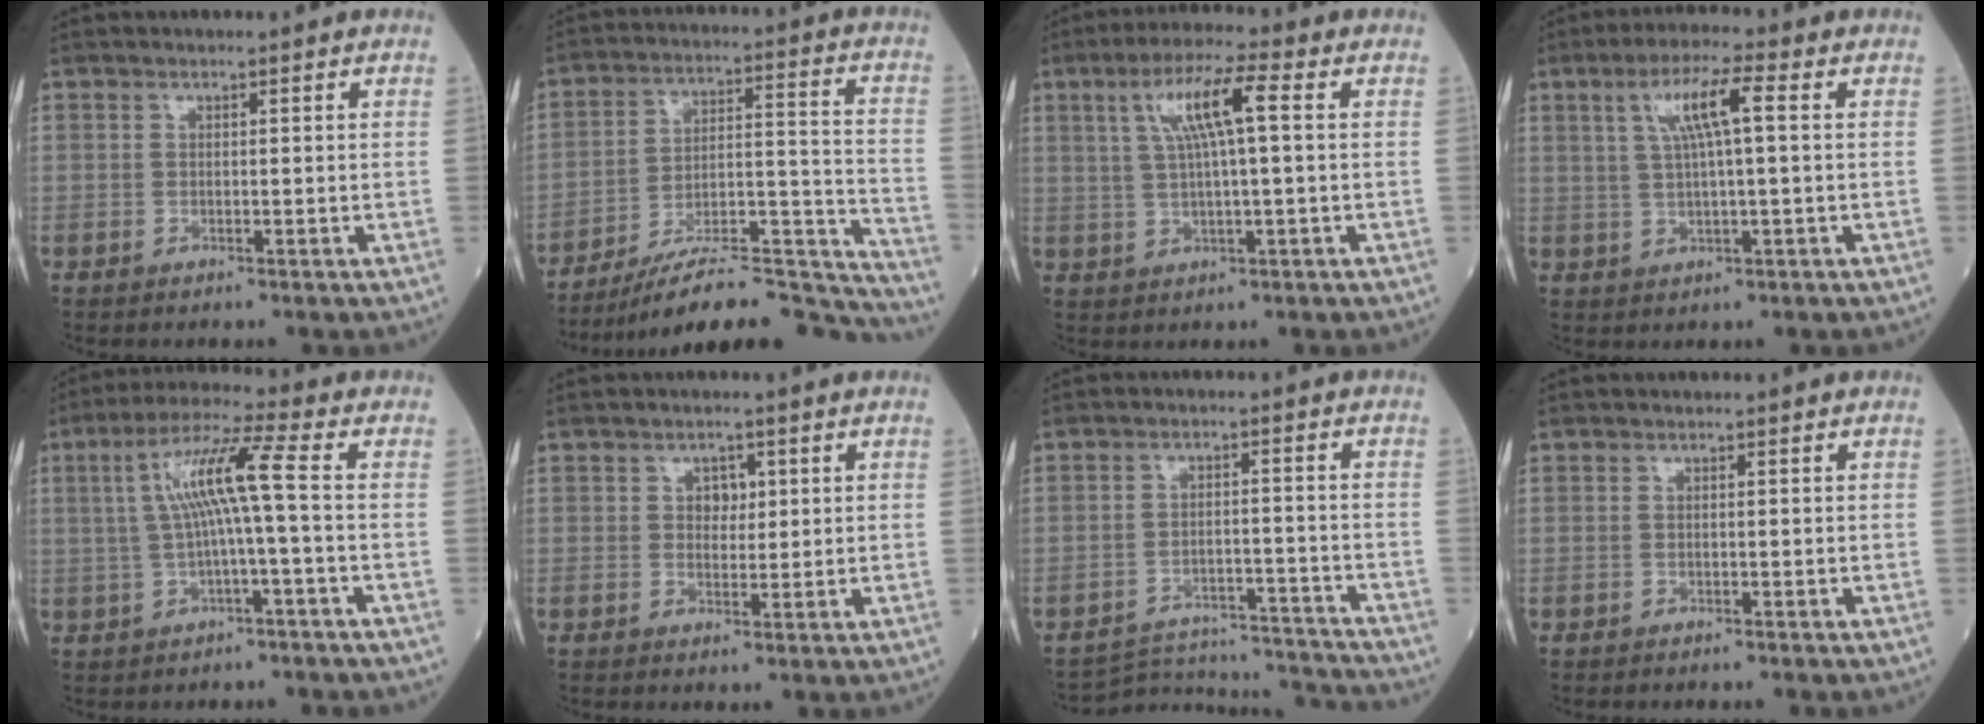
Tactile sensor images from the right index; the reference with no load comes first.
{"total": 21.2, "force": [-20.0, 1.2, 6.9], "torque": [-0.068, 0.037, -0.302]}
{"total": 8.2, "force": [2.2, 0.7, 7.9], "torque": [-0.151, 0.016, 0.041]}
{"total": 7.0, "force": [2.0, 0.6, 6.7], "torque": [-0.129, 0.013, 0.038]}
{"total": 8.9, "force": [0.4, -0.4, 8.9], "torque": [-0.169, 0.023, 0.009]}
{"total": 2.7, "force": [0.9, 1.9, 1.7], "torque": [-0.019, 0.001, 0.012]}
{"total": 13.5, "force": [-13.5, 0.4, 0.1], "torque": [0.008, 0.020, -0.186]}
{"total": 0.7, "force": [-0.7, 0.1, 0.2], "torque": [-0.003, 0.000, -0.011]}